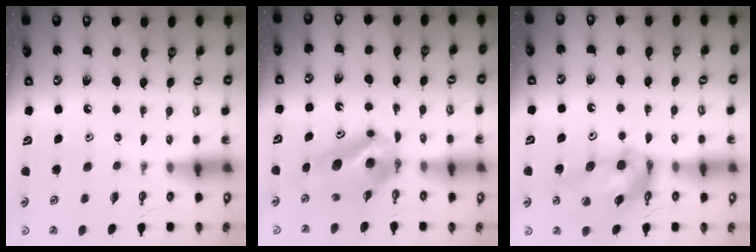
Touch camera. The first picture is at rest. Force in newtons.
{"total": 8.4, "press": 5.9, "slide": 5.9}
{"total": 14.1, "press": 14.0, "slide": 1.2}